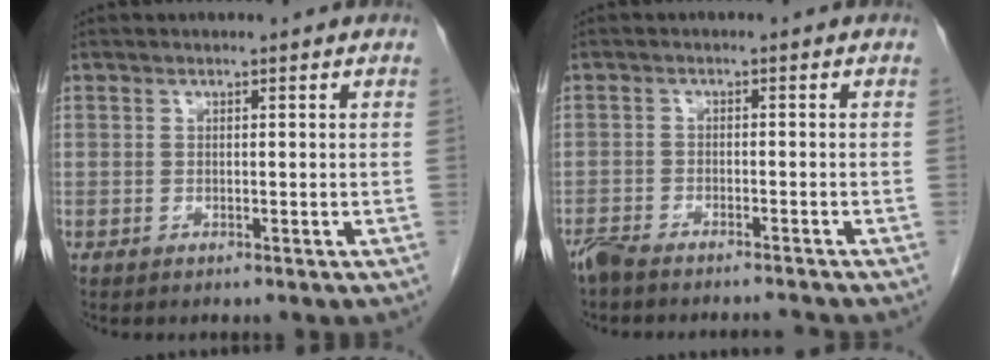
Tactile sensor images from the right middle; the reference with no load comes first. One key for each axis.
{"total": 5.4, "fx": -5.2, "fy": 0.1, "fz": 1.5, "tx": -0.025, "ty": -0.010, "tz": -0.086}